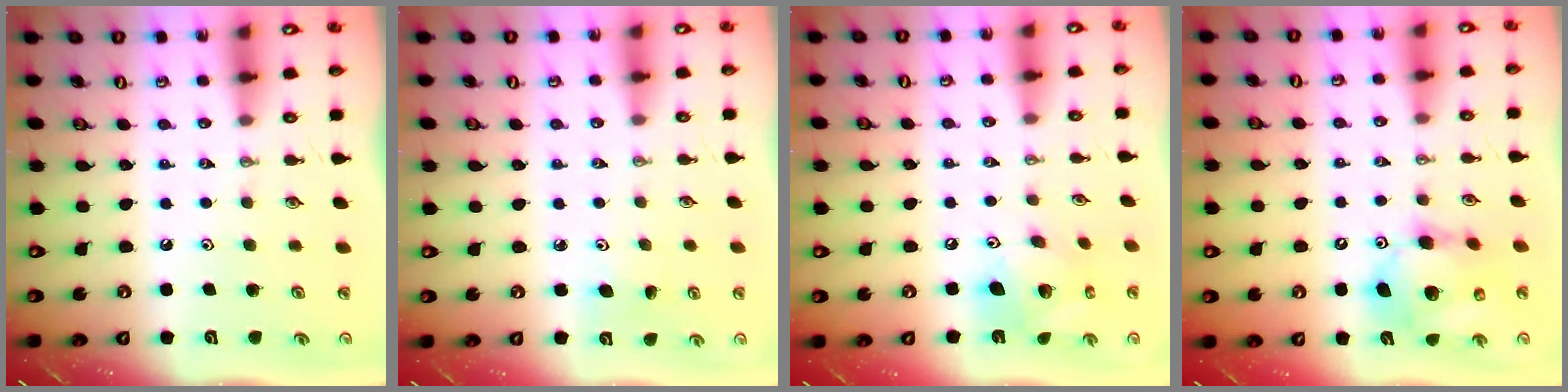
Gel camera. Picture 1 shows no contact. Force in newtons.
{"total": 4.7, "press": 4.6, "slide": 0.5}
{"total": 12.5, "press": 12.5, "slide": 1.0}
{"total": 14.1, "press": 13.9, "slide": 2.5}